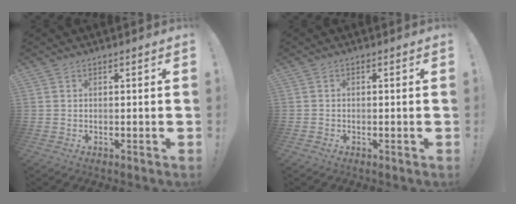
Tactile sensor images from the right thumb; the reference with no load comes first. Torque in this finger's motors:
{"motor_torque": [-0.01, -0.07, -0.39, -0.04, 0.04]}